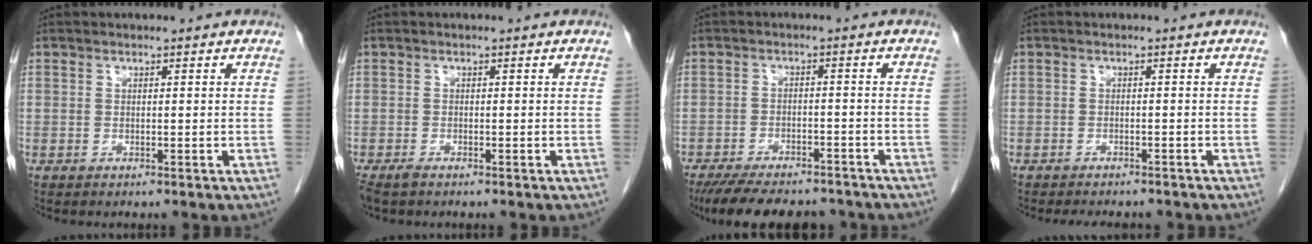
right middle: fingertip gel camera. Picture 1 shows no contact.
{"total": 2.1, "force": [-1.6, 0.6, 1.2], "torque": [-0.026, -0.007, -0.028]}
{"total": 14.3, "force": [-12.3, 4.1, 5.9], "torque": [-0.120, -0.010, -0.171]}
{"total": 5.7, "force": [-5.1, 1.6, 2.0], "torque": [-0.026, -0.004, -0.065]}